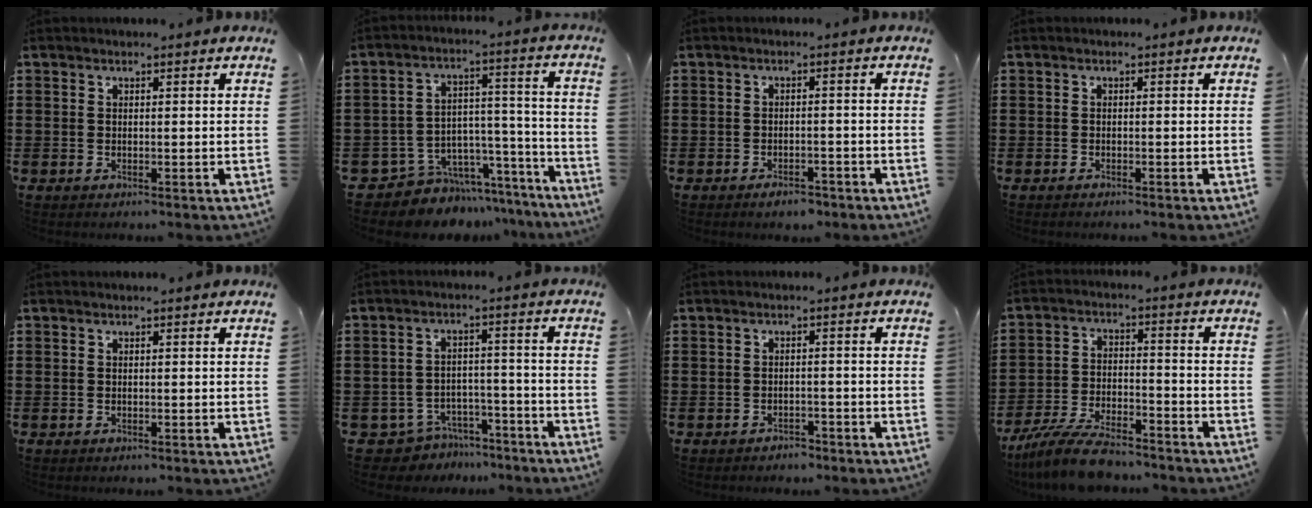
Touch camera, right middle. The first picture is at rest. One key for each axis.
{"total": 6.9, "fx": -5.9, "fy": 3.7, "fz": 0.0, "tx": -0.002, "ty": 0.012, "tz": -0.110}
{"total": 2.5, "fx": -2.3, "fy": 0.7, "fz": 0.6, "tx": -0.014, "ty": 0.004, "tz": -0.047}
{"total": 1.0, "fx": -0.9, "fy": 0.2, "fz": 0.2, "tx": -0.007, "ty": 0.000, "tz": -0.019}
{"total": 0.0}
{"total": 4.9, "fx": -4.5, "fy": 1.7, "fz": 0.7, "tx": -0.034, "ty": 0.007, "tz": -0.097}
{"total": 2.1, "fx": -2.0, "fy": 0.5, "fz": -0.1, "tx": -0.006, "ty": 0.004, "tz": -0.046}
{"total": 9.4, "fx": -8.3, "fy": 1.8, "fz": 3.9, "tx": -0.075, "ty": 0.020, "tz": -0.158}